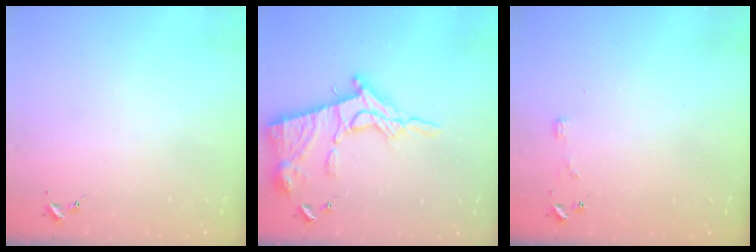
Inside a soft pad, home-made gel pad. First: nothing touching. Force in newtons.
{"total": 17.7, "press": 17.7, "slide": 1.6}
{"total": 2.8, "press": 2.8, "slide": 0.2}